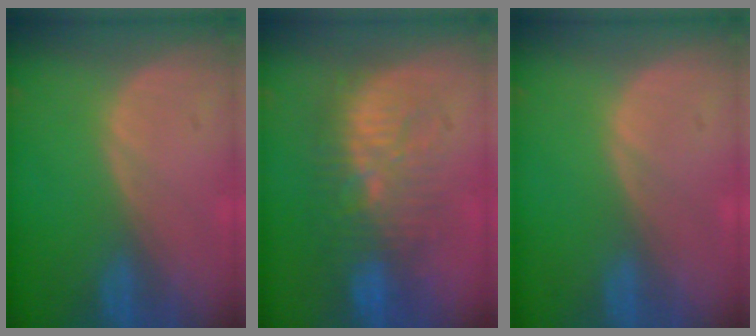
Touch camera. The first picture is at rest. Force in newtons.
{"total": 9.2, "press": 9.0, "slide": 2.0}
{"total": 0.0}